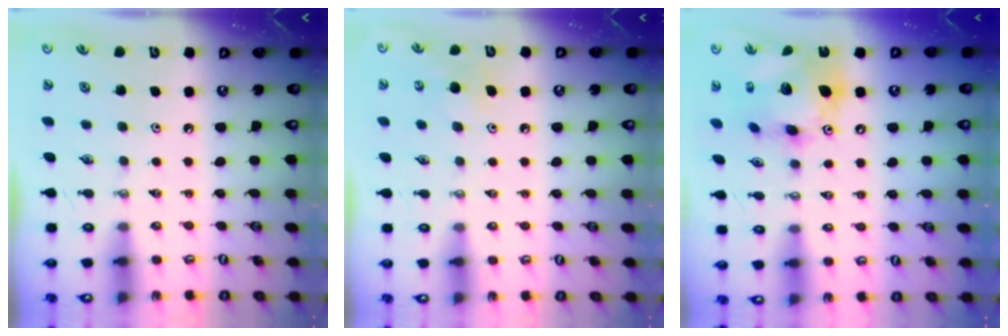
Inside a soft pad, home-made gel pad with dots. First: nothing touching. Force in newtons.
{"total": 8.8, "press": 8.6, "slide": 1.5}
{"total": 16.8, "press": 16.7, "slide": 1.8}